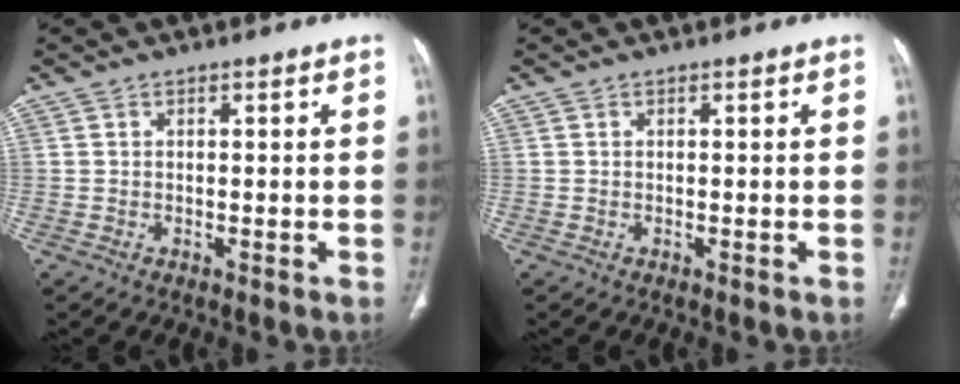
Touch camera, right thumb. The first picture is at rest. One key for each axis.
{"total": 0.0}